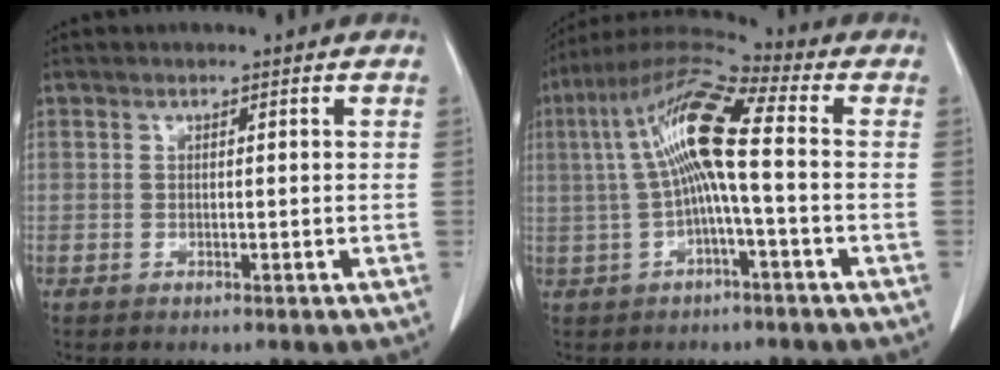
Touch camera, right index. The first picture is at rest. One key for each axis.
{"total": 11.5, "fx": 0.4, "fy": 1.1, "fz": 11.4, "tx": -0.224, "ty": 0.034, "tz": 0.001}